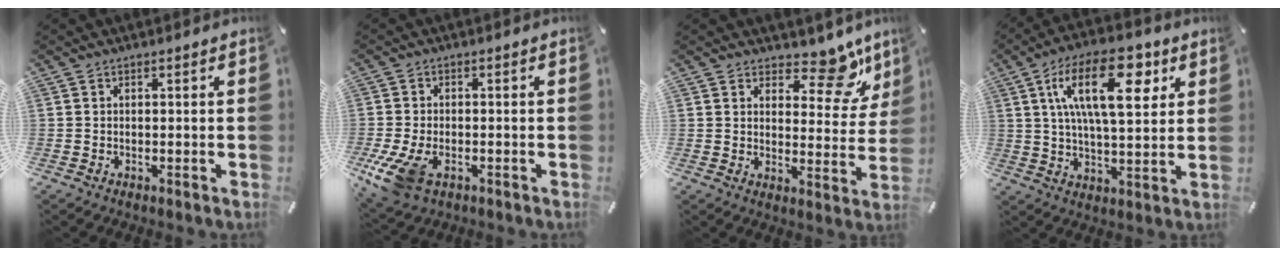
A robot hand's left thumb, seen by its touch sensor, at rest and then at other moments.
{"total": 8.7, "force": [-3.7, 5.3, 5.9], "torque": [-0.132, 0.001, -0.064]}
{"total": 12.1, "force": [8.6, 5.9, 6.2], "torque": [-0.062, -0.072, 0.146]}
{"total": 19.3, "force": [7.3, 8.7, 15.7], "torque": [-0.270, 0.002, 0.113]}